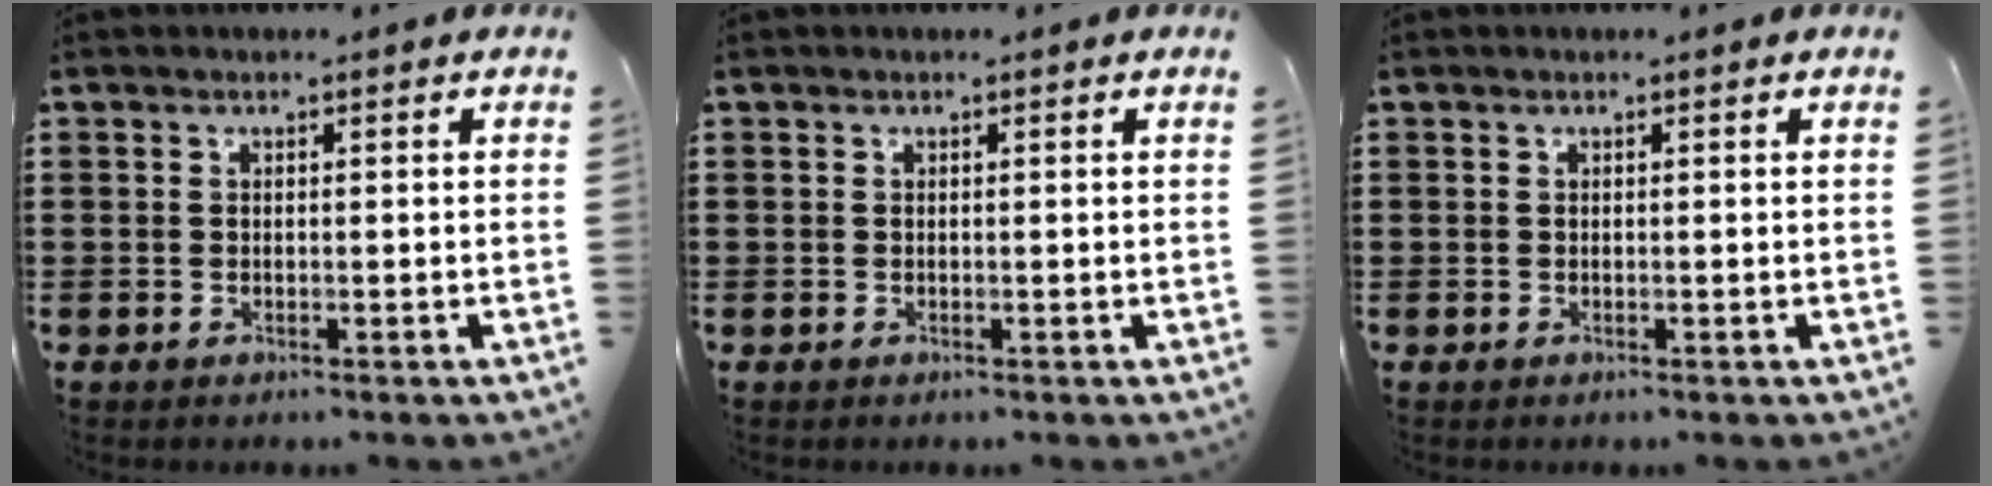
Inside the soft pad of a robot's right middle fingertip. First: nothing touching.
{"total": 0.0}
{"total": 0.0}